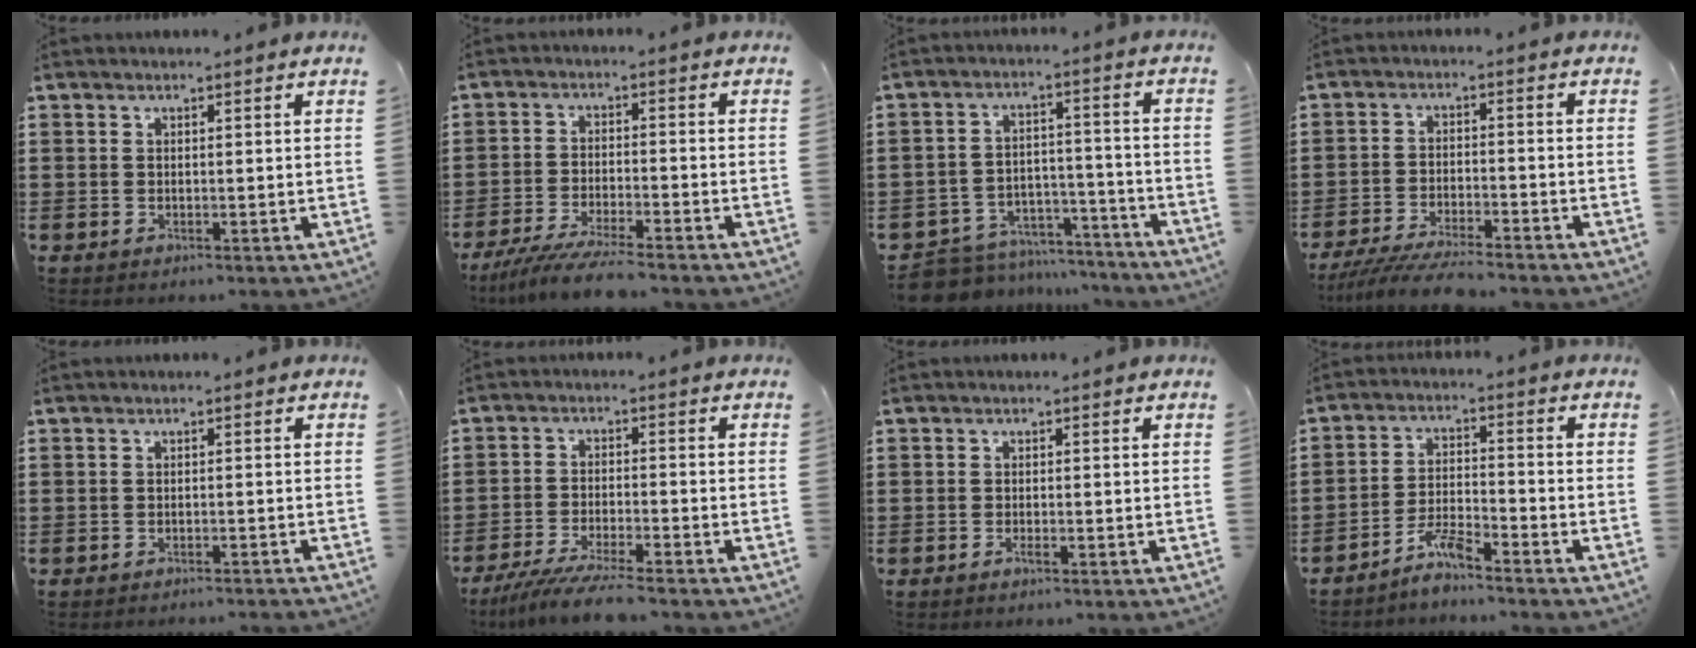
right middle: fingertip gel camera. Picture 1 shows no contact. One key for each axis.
{"total": 6.1, "fx": -5.4, "fy": -0.2, "fz": 2.8, "tx": -0.062, "ty": -0.018, "tz": -0.104}
{"total": 7.2, "fx": -7.0, "fy": 1.7, "fz": 0.5, "tx": -0.015, "ty": 0.019, "tz": -0.140}
{"total": 5.7, "fx": -5.3, "fy": 0.3, "fz": 2.0, "tx": -0.051, "ty": -0.012, "tz": -0.107}
{"total": 1.0, "fx": -1.0, "fy": -0.1, "fz": 0.1, "tx": -0.004, "ty": 0.001, "tz": -0.020}
{"total": 6.1, "fx": -5.4, "fy": -0.2, "fz": 2.7, "tx": -0.061, "ty": -0.018, "tz": -0.105}
{"total": 0.8, "fx": -0.5, "fy": 0.1, "fz": 0.6, "tx": -0.012, "ty": -0.003, "tz": -0.009}
{"total": 4.8, "fx": -4.4, "fy": 0.3, "fz": 2.1, "tx": -0.052, "ty": 0.001, "tz": -0.090}